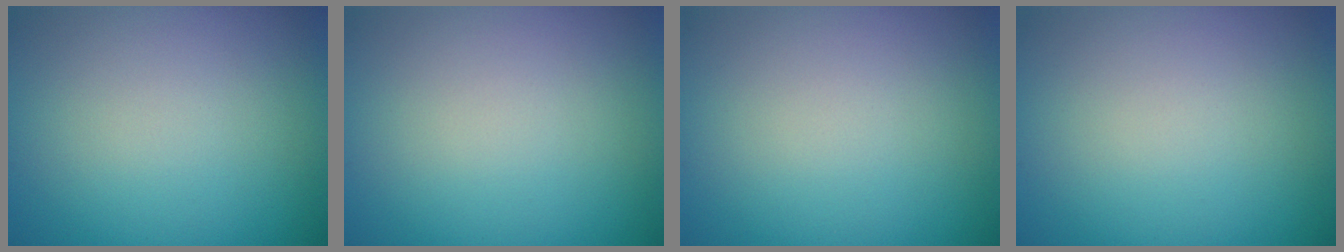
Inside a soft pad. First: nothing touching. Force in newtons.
{"total": 0.0}
{"total": 0.0}
{"total": 0.0}